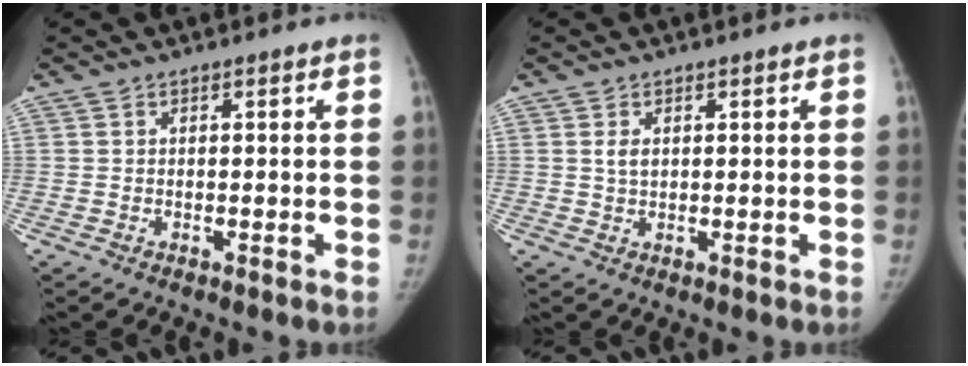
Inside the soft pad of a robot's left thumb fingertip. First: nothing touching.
{"total": 2.1, "force": [0.8, 1.4, 1.4], "torque": [-0.021, -0.004, 0.016]}